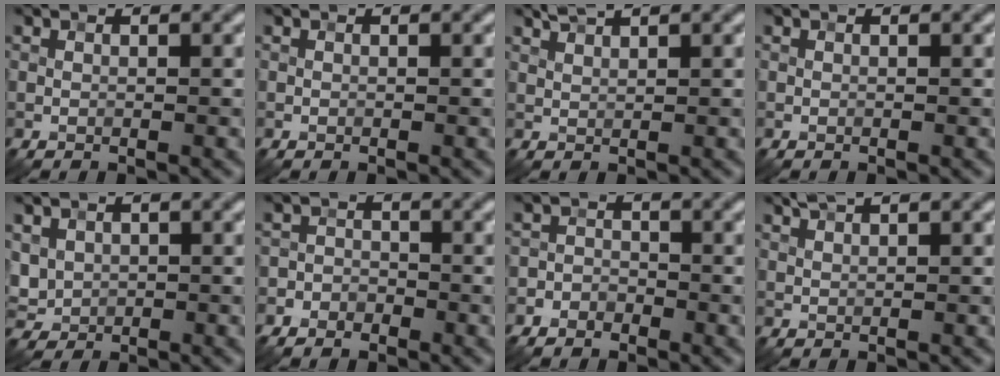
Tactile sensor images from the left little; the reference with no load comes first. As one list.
[{"total": 0.0}, {"total": 1.5, "force": [1.3, 0.0, 0.7], "torque": [-0.021, 0.002, 0.027]}, {"total": 0.0}, {"total": 2.4, "force": [0.7, 2.0, 1.1], "torque": [-0.030, -0.001, 0.018]}, {"total": 2.6, "force": [-1.8, 1.8, 0.4], "torque": [0.018, 0.004, -0.039]}, {"total": 2.0, "force": [-1.4, 1.4, 0.3], "torque": [0.011, 0.008, -0.034]}, {"total": 1.4, "force": [1.2, 0.0, 0.8], "torque": [-0.022, 0.002, 0.023]}]